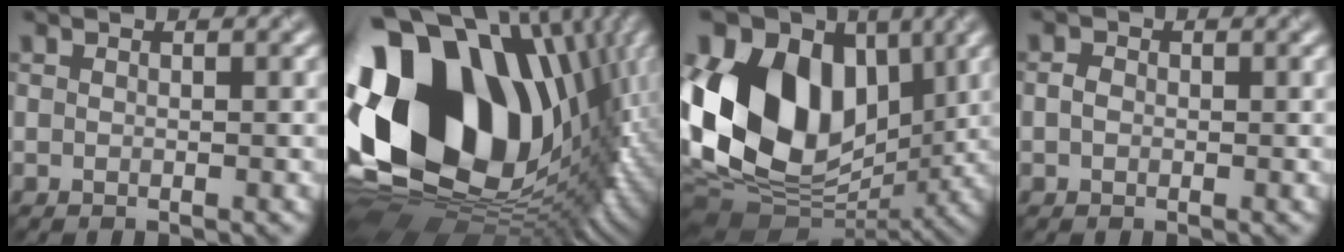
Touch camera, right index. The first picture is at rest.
{"total": 22.0, "force": [1.4, 15.1, 15.9], "torque": [-0.309, -0.062, 0.054]}
{"total": 16.8, "force": [2.6, 11.9, 11.5], "torque": [-0.229, 0.020, 0.033]}
{"total": 0.7, "force": [0.0, 0.6, 0.4], "torque": [-0.009, 0.006, -0.005]}